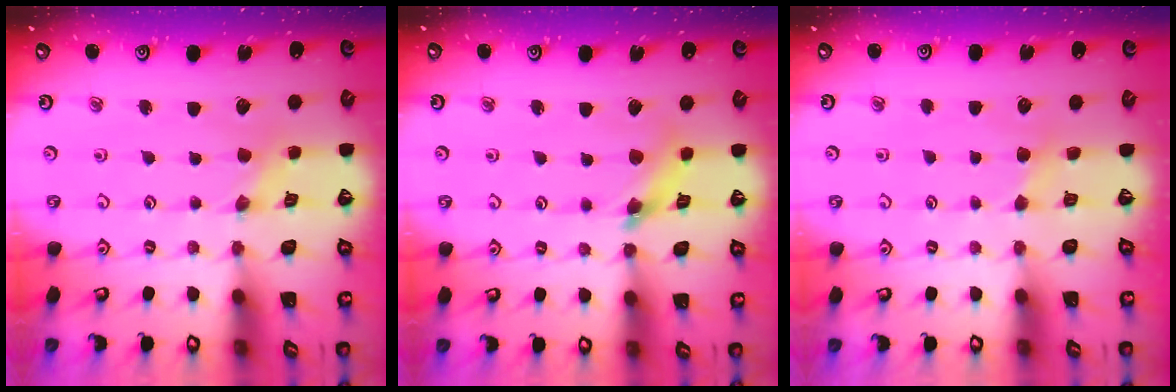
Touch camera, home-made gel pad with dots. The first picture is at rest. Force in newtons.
{"total": 7.2, "press": 7.2, "slide": 0.8}
{"total": 2.3, "press": 2.2, "slide": 0.4}